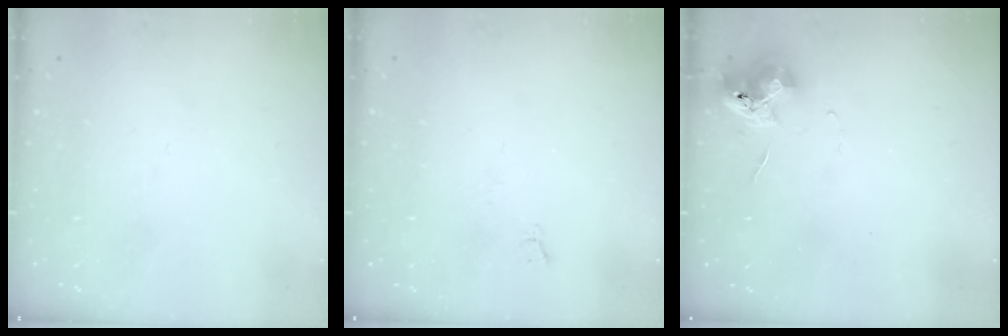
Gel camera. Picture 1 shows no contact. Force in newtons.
{"total": 4.2, "press": 4.2, "slide": 0.7}
{"total": 10.4, "press": 10.3, "slide": 0.7}